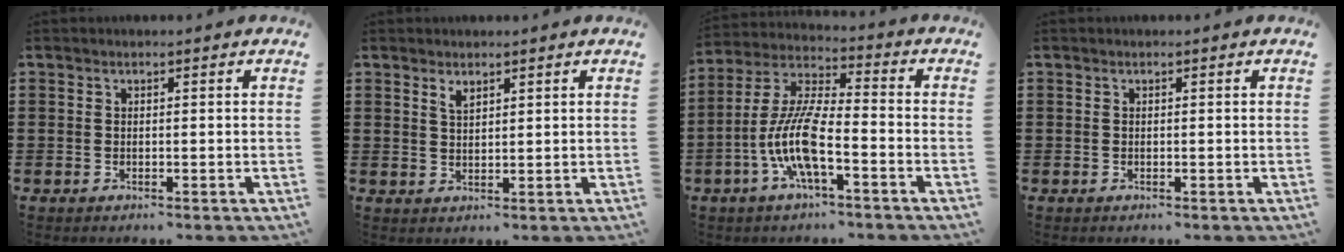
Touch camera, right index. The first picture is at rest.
{"total": 1.8, "force": [1.4, 0.7, 0.8], "torque": [-0.019, 0.002, 0.025]}
{"total": 10.5, "force": [-4.3, 2.7, 9.1], "torque": [-0.219, -0.013, -0.090]}
{"total": 0.0}